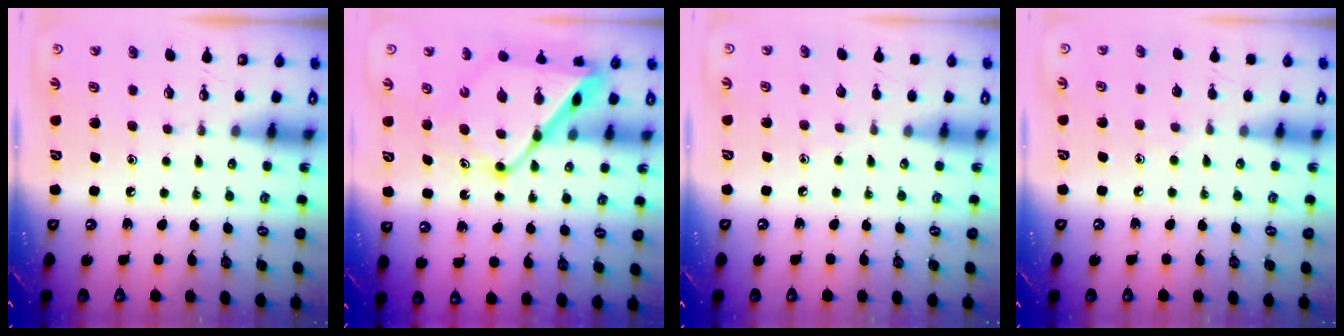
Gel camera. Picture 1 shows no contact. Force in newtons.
{"total": 13.8, "press": 13.7, "slide": 1.4}
{"total": 3.2, "press": 3.1, "slide": 0.4}
{"total": 5.2, "press": 5.2, "slide": 0.6}